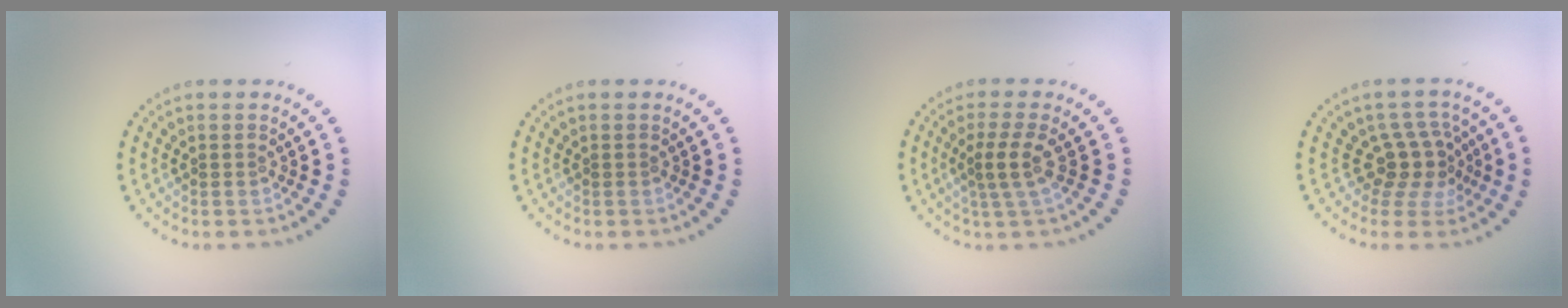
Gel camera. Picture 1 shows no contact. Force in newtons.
{"total": 0.0}
{"total": 2.5, "press": 1.9, "slide": 1.6}
{"total": 3.6, "press": 2.5, "slide": 2.6}